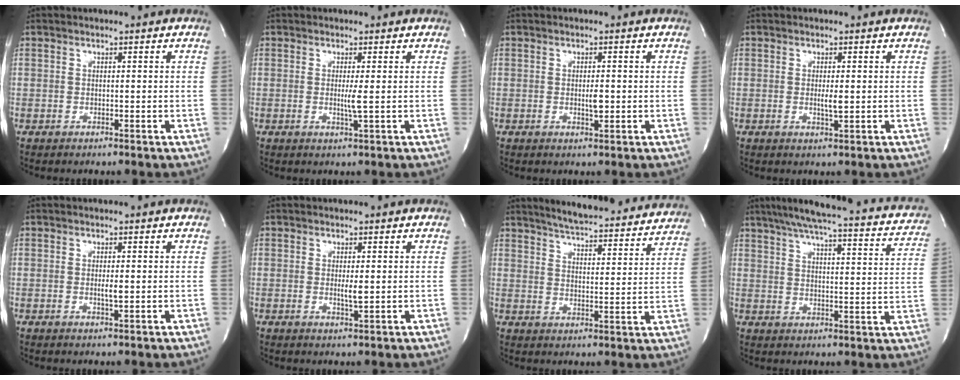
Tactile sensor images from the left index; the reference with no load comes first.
{"total": 1.8, "force": [-0.3, -0.4, 1.7], "torque": [-0.038, -0.009, -0.004]}
{"total": 1.7, "force": [-0.4, 0.4, 1.6], "torque": [-0.031, -0.006, -0.005]}
{"total": 1.7, "force": [-0.3, 0.2, 1.7], "torque": [-0.035, -0.008, -0.003]}
{"total": 1.3, "force": [-0.3, 0.1, 1.3], "torque": [-0.026, -0.007, -0.004]}
{"total": 1.7, "force": [-0.1, 0.2, 1.7], "torque": [-0.037, -0.009, -0.001]}
{"total": 21.4, "force": [20.0, 2.7, 7.3], "torque": [-0.103, -0.028, 0.250]}
{"total": 27.0, "force": [23.5, 4.0, 12.5], "torque": [-0.192, -0.023, 0.279]}